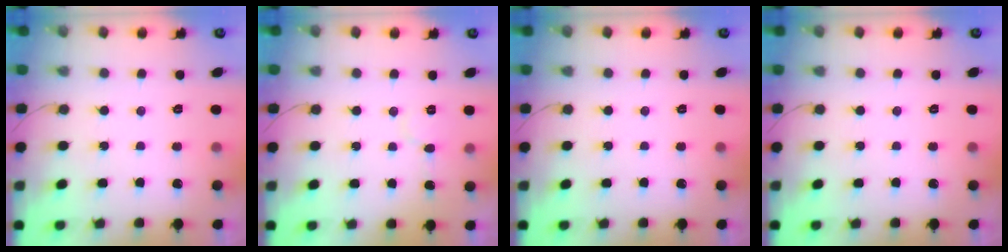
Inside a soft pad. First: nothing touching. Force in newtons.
{"total": 4.6, "press": 4.5, "slide": 0.5}
{"total": 0.0}
{"total": 0.0}